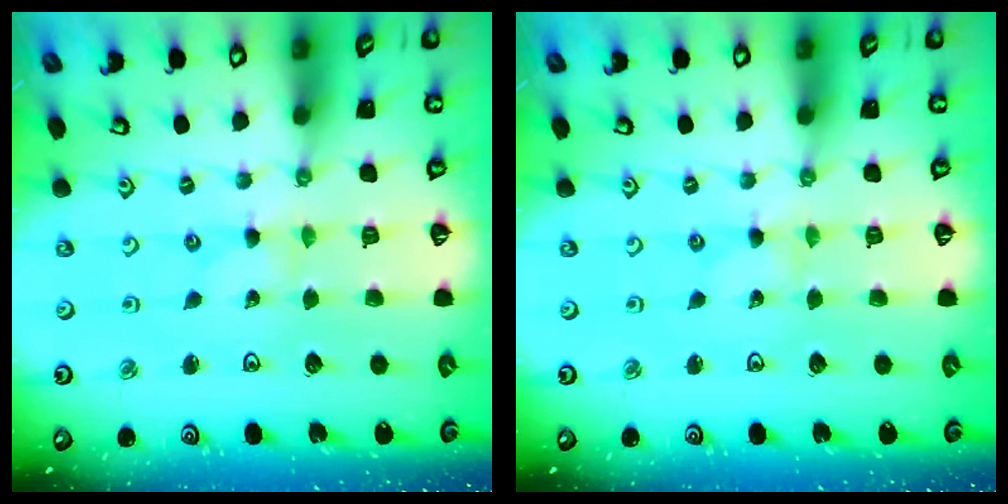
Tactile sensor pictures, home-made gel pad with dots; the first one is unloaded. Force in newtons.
{"total": 0.0}